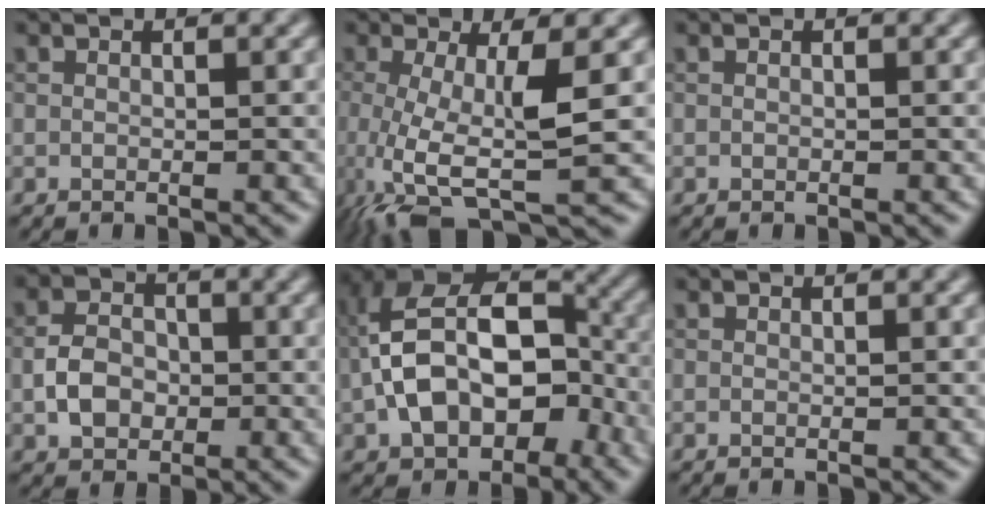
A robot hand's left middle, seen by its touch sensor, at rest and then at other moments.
{"total": 7.3, "force": [-1.2, 1.8, 6.9], "torque": [-0.140, -0.011, -0.026]}
{"total": 0.0}
{"total": 3.3, "force": [-0.8, 2.6, 1.9], "torque": [-0.037, 0.005, -0.018]}
{"total": 12.6, "force": [-2.6, 7.8, 9.5], "torque": [-0.163, 0.013, -0.055]}
{"total": 0.0}